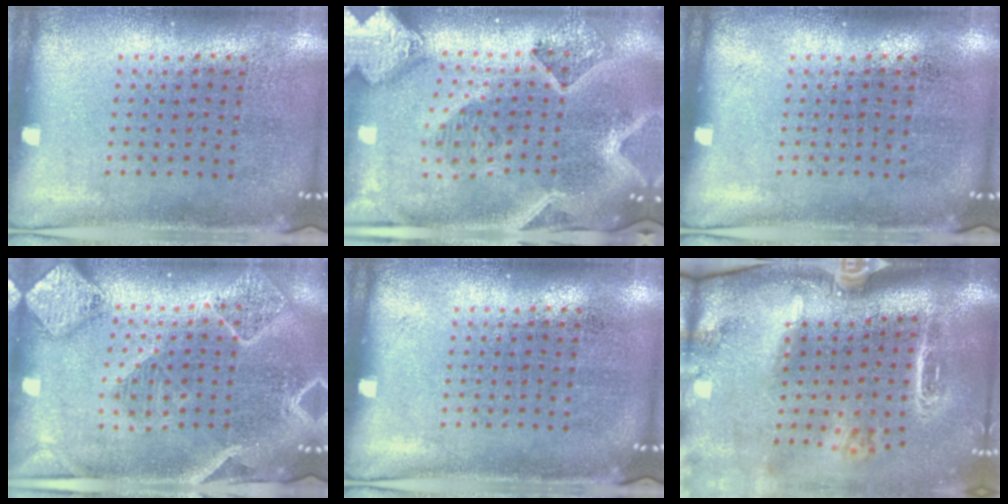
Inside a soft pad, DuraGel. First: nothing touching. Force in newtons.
{"total": 2.9, "press": 2.6, "slide": 1.4}
{"total": 0.0}
{"total": 2.4, "press": 2.2, "slide": 0.9}
{"total": 0.0}
{"total": 2.9, "press": 2.0, "slide": 2.1}